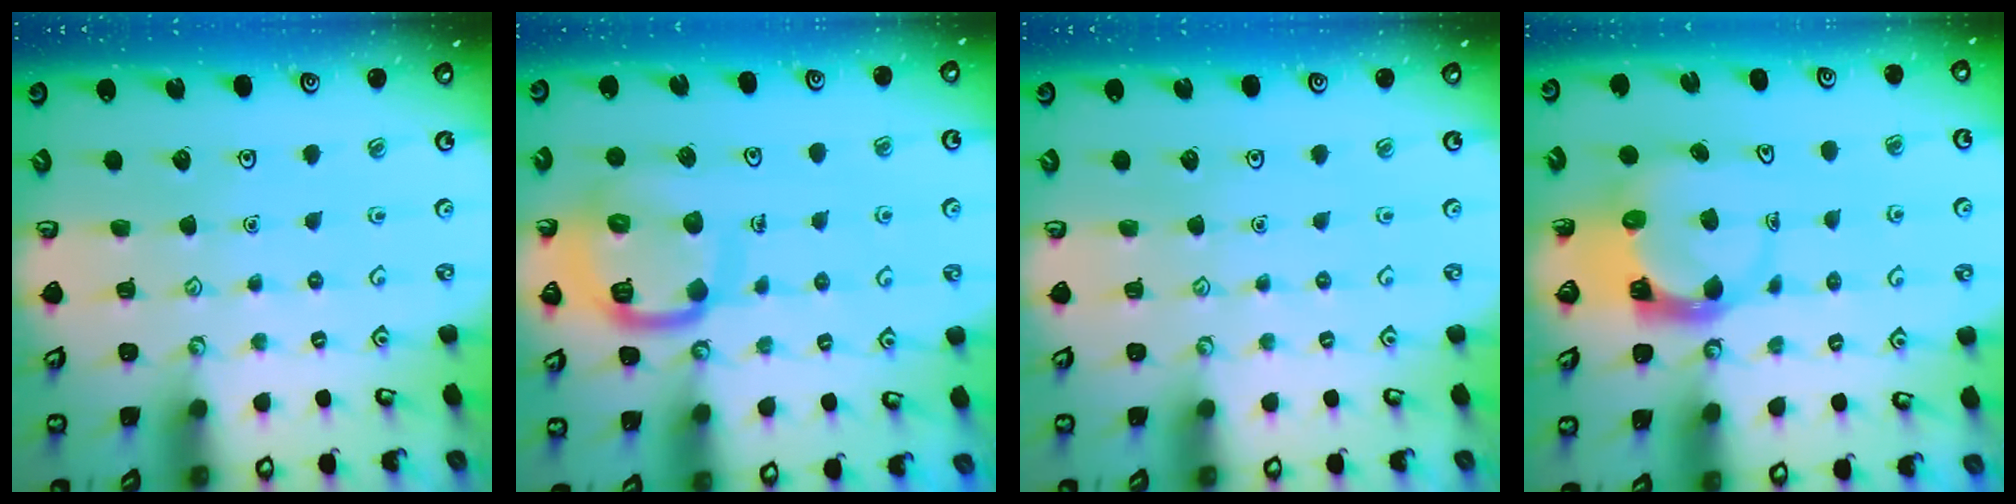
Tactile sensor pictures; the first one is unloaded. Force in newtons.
{"total": 15.0, "press": 14.9, "slide": 1.5}
{"total": 0.0}
{"total": 5.6, "press": 5.6, "slide": 0.8}